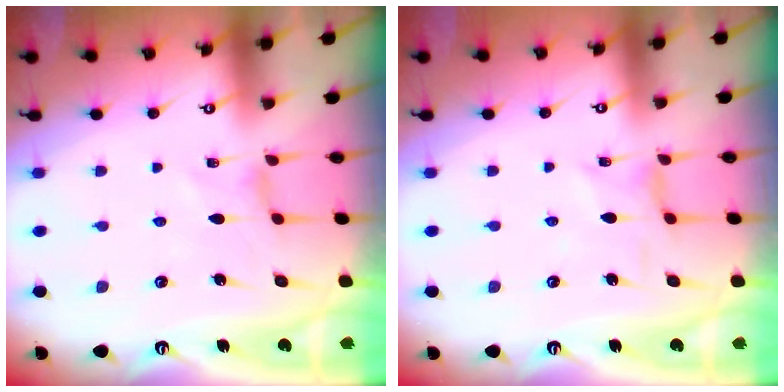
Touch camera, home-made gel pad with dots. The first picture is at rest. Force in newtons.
{"total": 1.6, "press": 1.5, "slide": 0.5}